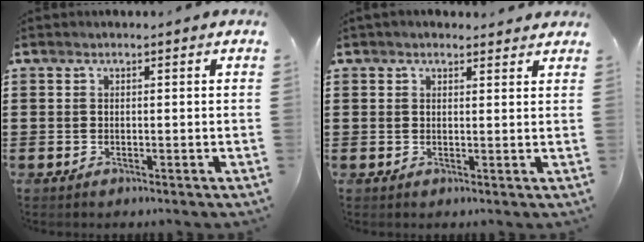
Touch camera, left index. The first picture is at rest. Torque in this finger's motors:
{"motor_torque": [1.78, -0.36, 0.54, 0.06]}